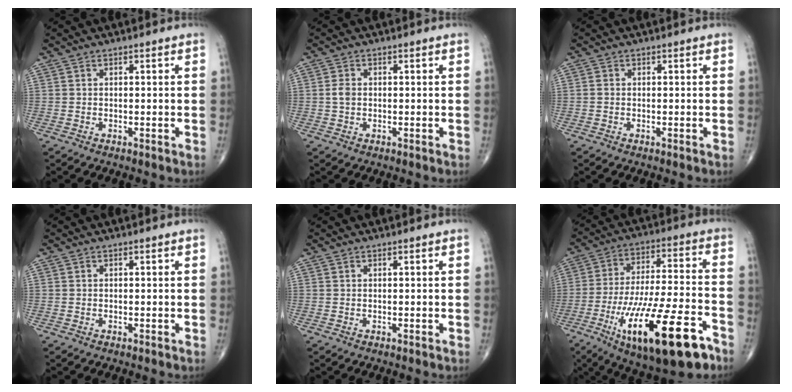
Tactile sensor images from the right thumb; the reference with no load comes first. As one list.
[{"total": 1.9, "force": [0.0, 1.3, 1.3], "torque": [-0.026, 0.002, -0.002]}, {"total": 0.6, "force": [-0.1, 0.5, 0.3], "torque": [-0.004, 0.001, -0.002]}, {"total": 0.0}, {"total": 0.0}, {"total": 24.4, "force": [-11.8, 7.4, 20.1], "torque": [-0.346, 0.039, -0.182]}]